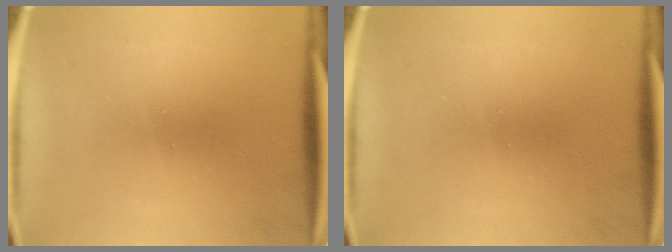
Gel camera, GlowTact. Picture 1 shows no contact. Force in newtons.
{"total": 0.0}